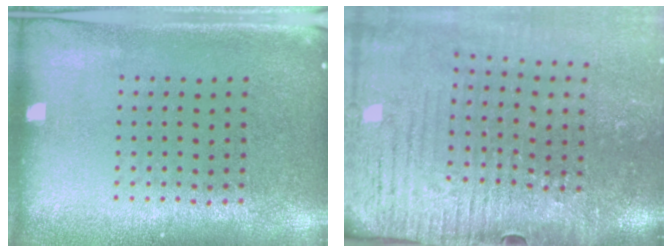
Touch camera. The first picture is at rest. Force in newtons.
{"total": 4.3, "press": 3.7, "slide": 2.2}